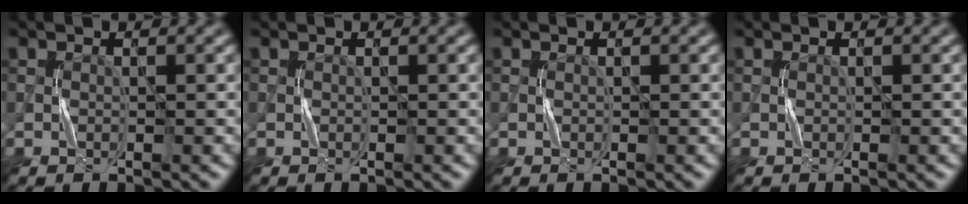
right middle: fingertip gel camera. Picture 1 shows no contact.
{"total": 0.0}
{"total": 0.0}
{"total": 0.0}